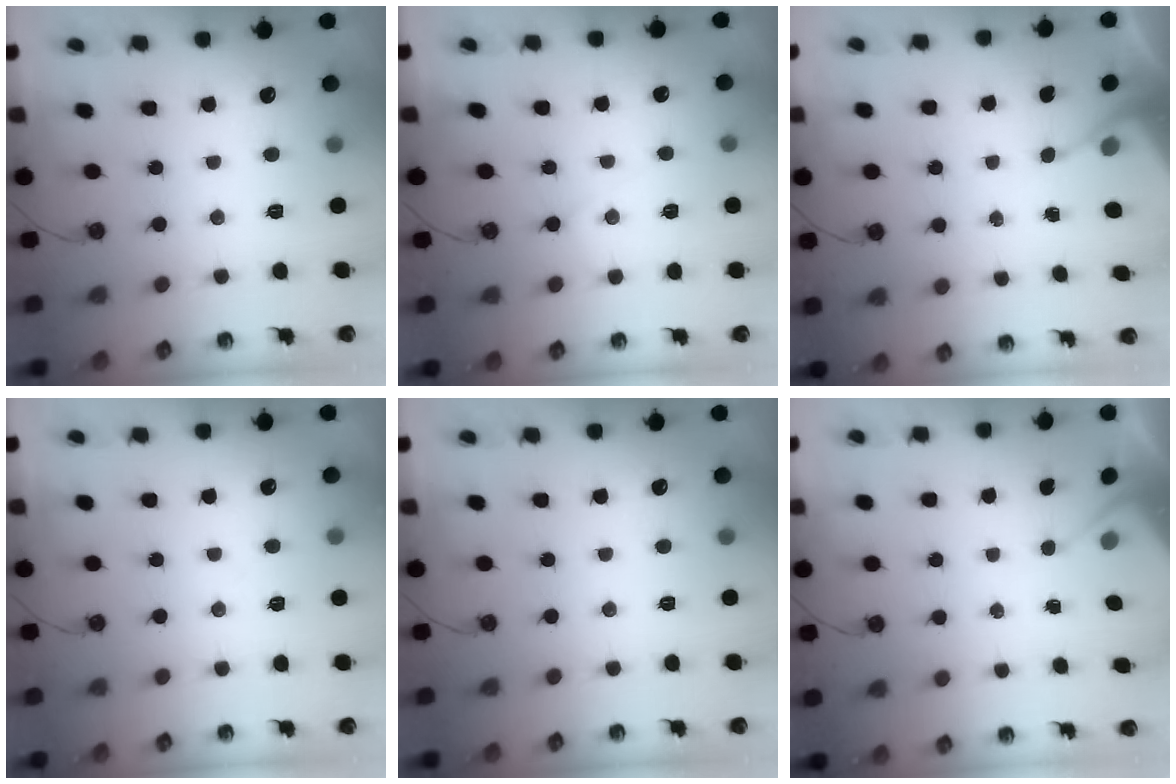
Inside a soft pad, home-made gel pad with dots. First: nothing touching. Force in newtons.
{"total": 4.8, "press": 4.8, "slide": 0.5}
{"total": 4.3, "press": 4.3, "slide": 0.6}
{"total": 3.4, "press": 3.4, "slide": 0.5}
{"total": 0.0}
{"total": 2.4, "press": 2.4, "slide": 0.4}